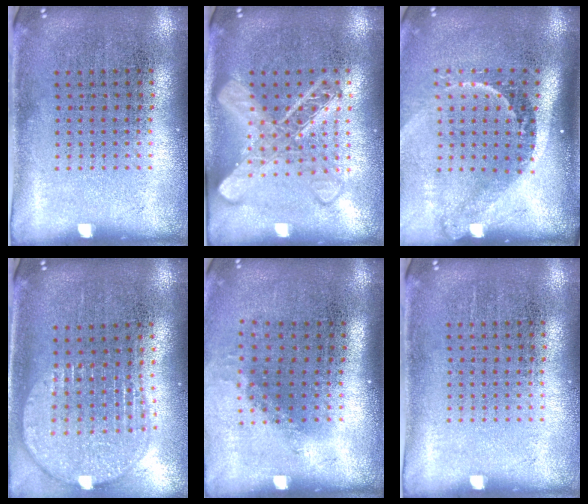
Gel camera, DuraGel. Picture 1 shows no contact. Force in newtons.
{"total": 3.0, "press": 3.0, "slide": 0.4}
{"total": 2.2, "press": 1.5, "slide": 1.6}
{"total": 1.9, "press": 1.6, "slide": 1.0}
{"total": 1.2, "press": 0.9, "slide": 0.9}
{"total": 0.0}